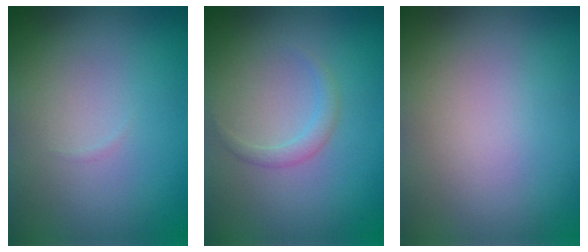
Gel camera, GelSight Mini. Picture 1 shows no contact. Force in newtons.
{"total": 1.2, "press": 1.1, "slide": 0.1}
{"total": 0.0}